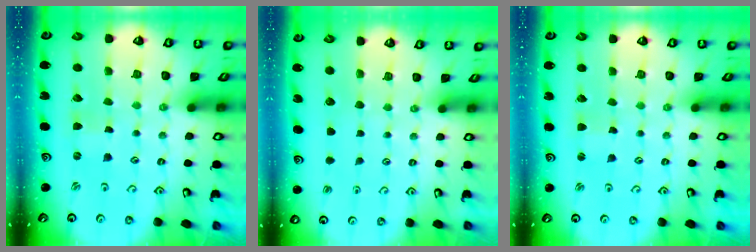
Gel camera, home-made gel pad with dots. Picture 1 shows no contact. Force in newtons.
{"total": 0.0}
{"total": 1.7, "press": 1.7, "slide": 0.3}